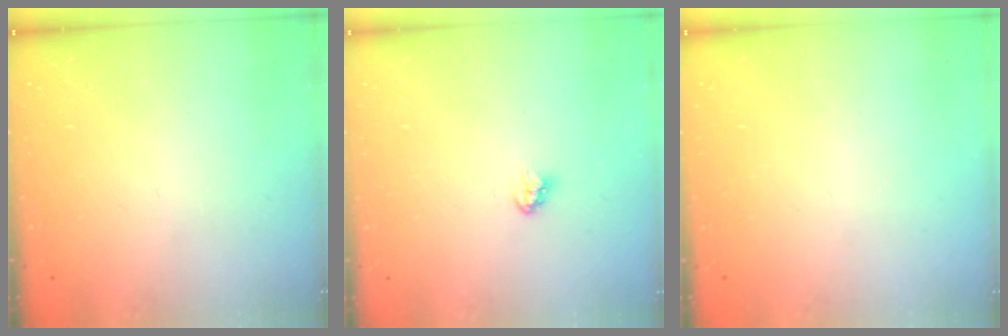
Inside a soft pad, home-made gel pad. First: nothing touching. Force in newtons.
{"total": 2.9, "press": 2.9, "slide": 0.2}
{"total": 0.0}